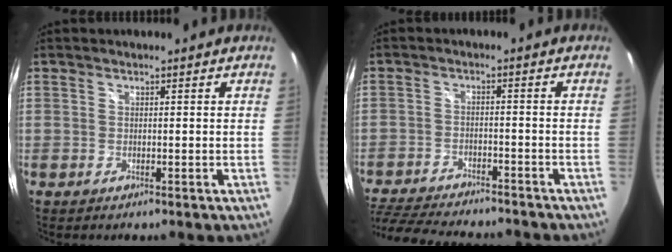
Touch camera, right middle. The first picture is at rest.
{"total": 17.4, "force": [-15.0, 4.7, 7.7], "torque": [-0.174, -0.027, -0.229]}